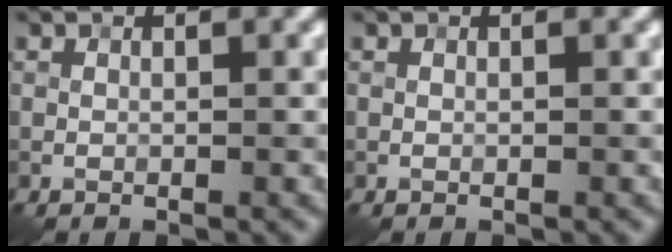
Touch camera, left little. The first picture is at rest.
{"total": 0.0}